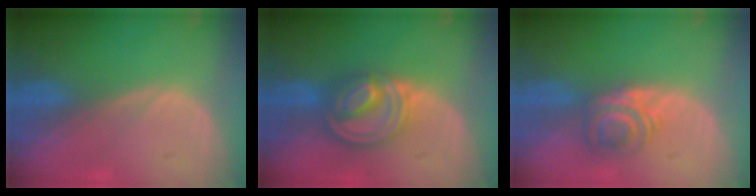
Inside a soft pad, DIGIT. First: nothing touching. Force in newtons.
{"total": 8.0, "press": 6.9, "slide": 4.1}
{"total": 5.9, "press": 4.8, "slide": 3.4}